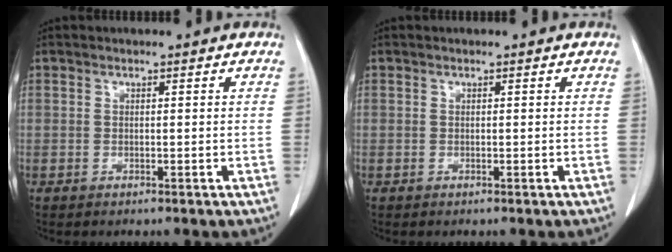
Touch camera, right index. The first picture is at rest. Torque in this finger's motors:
{"motor_torque": [0.00, 0.00, 0.00, 0.00]}